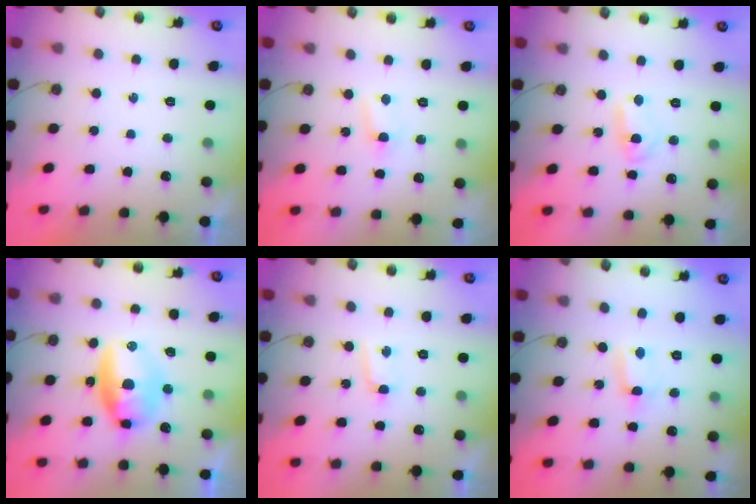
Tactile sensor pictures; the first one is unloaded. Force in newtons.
{"total": 2.9, "press": 2.8, "slide": 0.4}
{"total": 2.4, "press": 2.4, "slide": 0.2}
{"total": 11.1, "press": 10.7, "slide": 2.8}
{"total": 2.5, "press": 2.3, "slide": 0.8}
{"total": 0.6, "press": 0.3, "slide": 0.5}